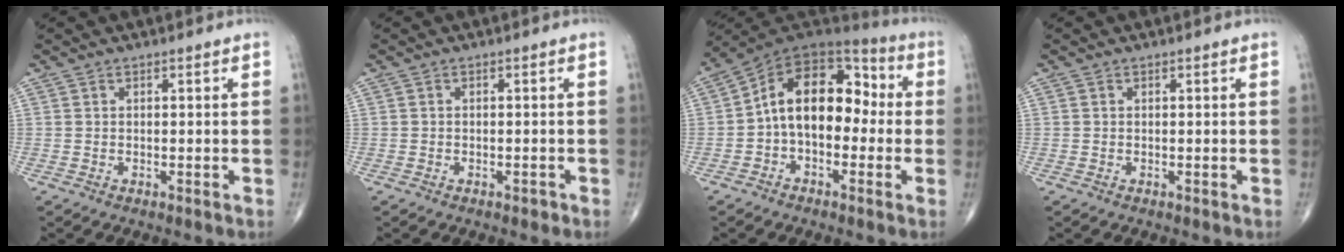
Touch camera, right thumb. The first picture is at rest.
{"total": 0.9, "force": [-0.6, 0.6, 0.4], "torque": [-0.003, 0.001, -0.010]}
{"total": 15.3, "force": [-0.8, 9.8, 11.8], "torque": [-0.158, 0.054, -0.027]}
{"total": 0.0}